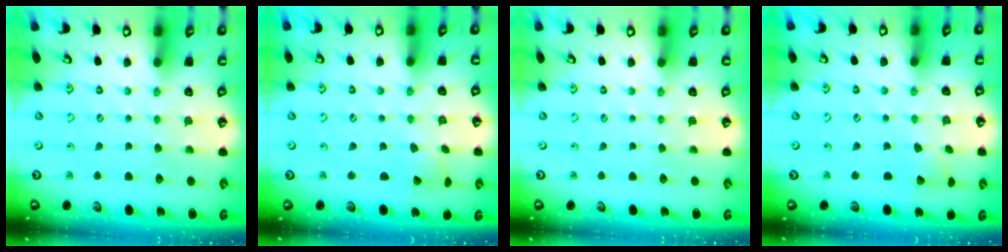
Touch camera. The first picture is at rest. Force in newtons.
{"total": 2.9, "press": 2.9, "slide": 0.2}
{"total": 0.0}
{"total": 2.3, "press": 2.3, "slide": 0.4}